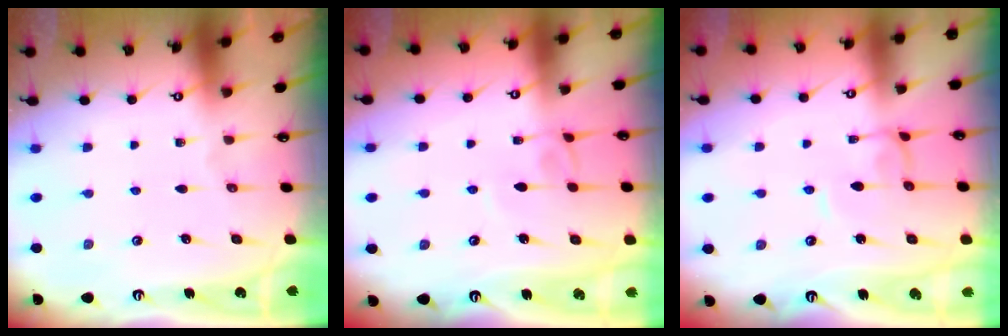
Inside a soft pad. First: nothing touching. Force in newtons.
{"total": 4.3, "press": 4.3, "slide": 0.1}
{"total": 2.0, "press": 2.0, "slide": 0.1}